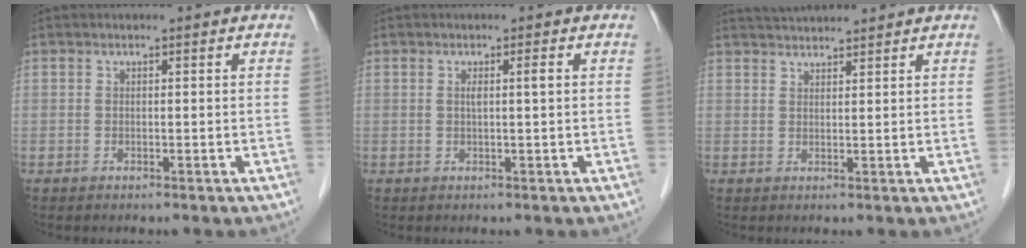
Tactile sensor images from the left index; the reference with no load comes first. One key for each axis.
{"total": 1.3, "fx": 0.2, "fy": -0.3, "fz": 1.3, "tx": -0.023, "ty": 0.001, "tz": 0.002}
{"total": 4.9, "fx": 4.7, "fy": 0.0, "fz": 1.2, "tx": -0.023, "ty": 0.033, "tz": 0.079}